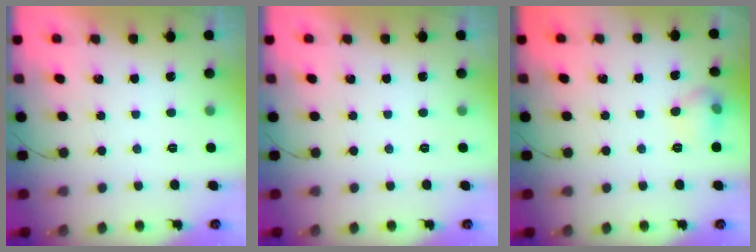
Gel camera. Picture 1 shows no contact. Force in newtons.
{"total": 0.0}
{"total": 6.5, "press": 6.3, "slide": 1.4}